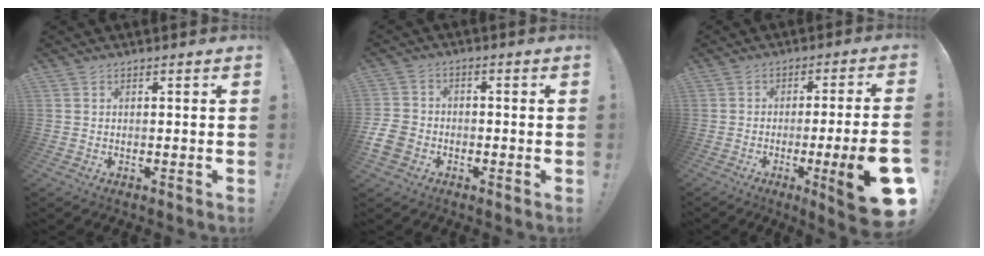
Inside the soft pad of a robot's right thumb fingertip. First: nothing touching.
{"total": 7.7, "force": [-3.7, 5.8, 3.5], "torque": [-0.085, 0.020, -0.068]}
{"total": 16.7, "force": [-5.3, 1.5, 15.8], "torque": [-0.224, 0.008, -0.069]}